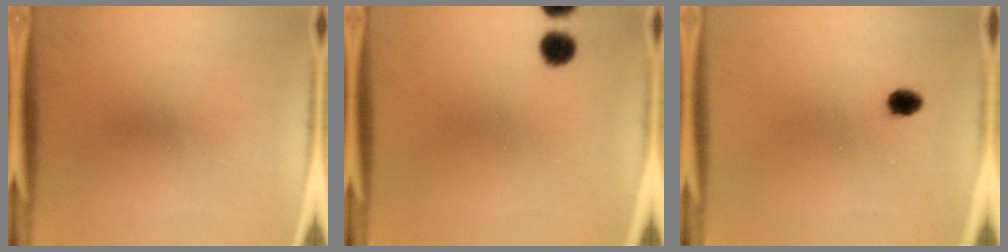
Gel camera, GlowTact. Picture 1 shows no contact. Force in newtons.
{"total": 3.0}
{"total": 2.5}